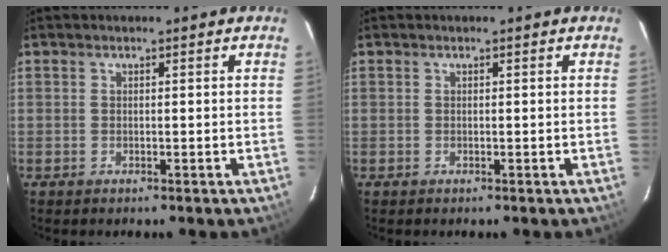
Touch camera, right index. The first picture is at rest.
{"total": 0.0}